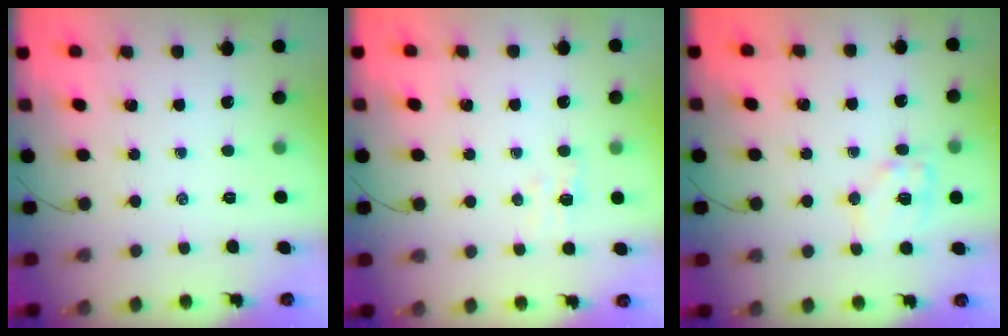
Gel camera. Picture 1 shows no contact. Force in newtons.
{"total": 3.2, "press": 3.1, "slide": 0.9}
{"total": 10.4, "press": 10.3, "slide": 1.6}